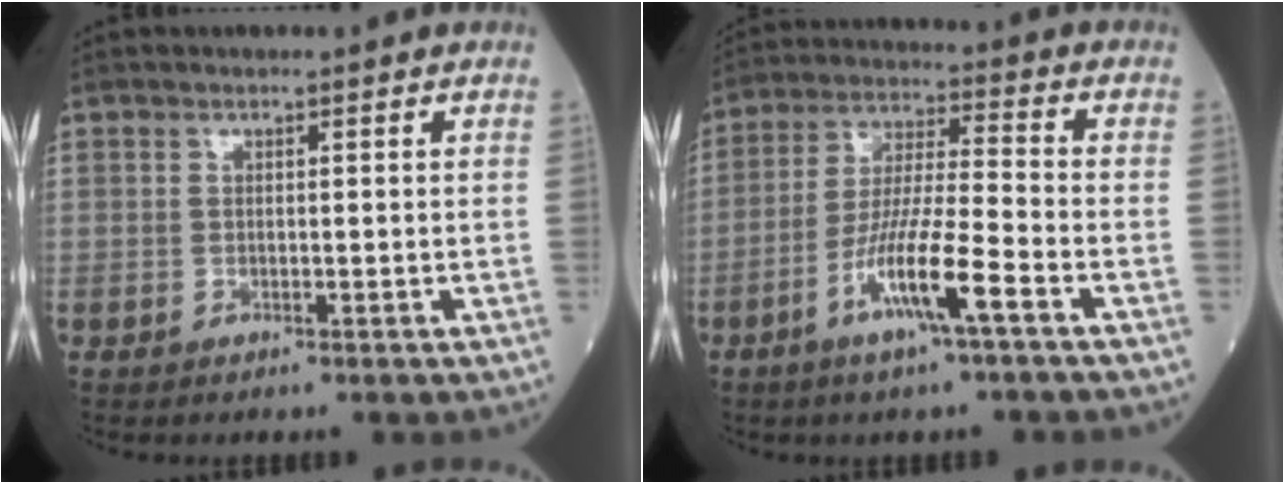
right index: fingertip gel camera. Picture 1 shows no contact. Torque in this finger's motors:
{"motor_torque": [1.09, -0.81, 0.76, 0.21]}